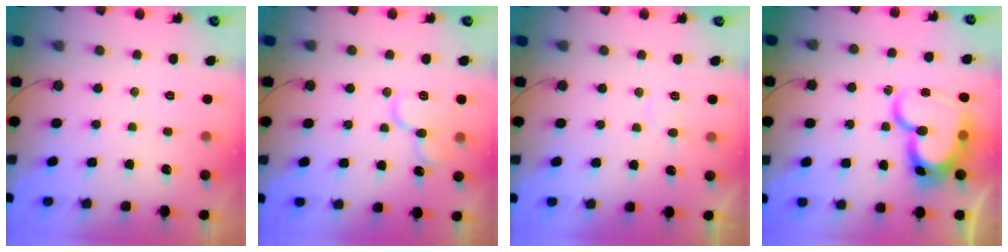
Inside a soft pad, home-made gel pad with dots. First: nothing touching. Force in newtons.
{"total": 11.9, "press": 11.9, "slide": 1.3}
{"total": 5.2, "press": 5.2, "slide": 0.3}
{"total": 21.0, "press": 20.9, "slide": 2.2}